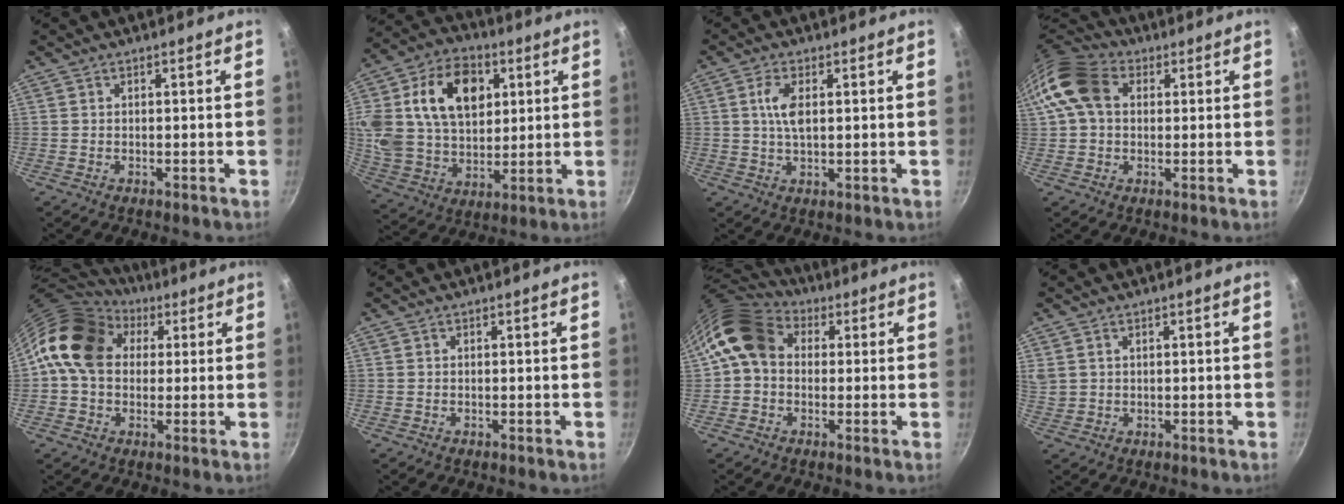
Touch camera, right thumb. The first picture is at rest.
{"total": 24.8, "force": [7.2, 17.2, 16.3], "torque": [-0.310, 0.011, 0.129]}
{"total": 5.2, "force": [1.1, 2.2, 4.6], "torque": [-0.092, 0.003, 0.021]}
{"total": 11.7, "force": [2.4, 8.6, 7.6], "torque": [-0.130, 0.022, 0.027]}
{"total": 16.1, "force": [3.9, 12.4, 9.5], "torque": [-0.138, 0.022, 0.052]}
{"total": 0.0}
{"total": 11.4, "force": [1.6, 9.1, 6.7], "torque": [-0.101, 0.019, 0.008]}
{"total": 3.7, "force": [1.9, 2.7, 1.8], "torque": [-0.029, 0.003, 0.044]}